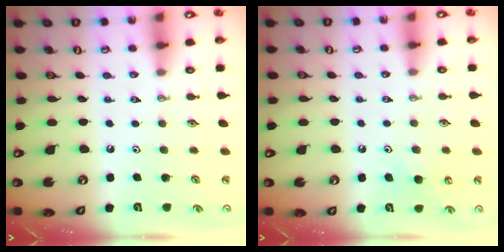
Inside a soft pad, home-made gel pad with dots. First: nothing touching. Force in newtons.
{"total": 6.1, "press": 6.0, "slide": 0.9}